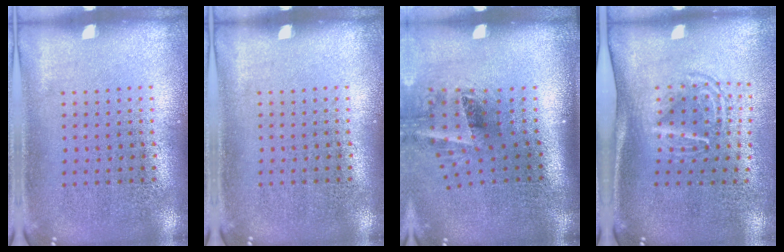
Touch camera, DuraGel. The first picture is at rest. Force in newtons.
{"total": 0.0}
{"total": 2.0, "press": 1.3, "slide": 1.6}
{"total": 1.7, "press": 1.1, "slide": 1.2}